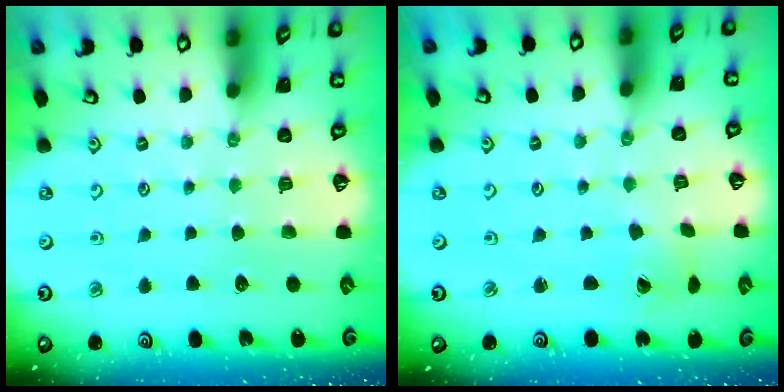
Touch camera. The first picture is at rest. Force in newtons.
{"total": 1.2, "press": 1.2, "slide": 0.2}